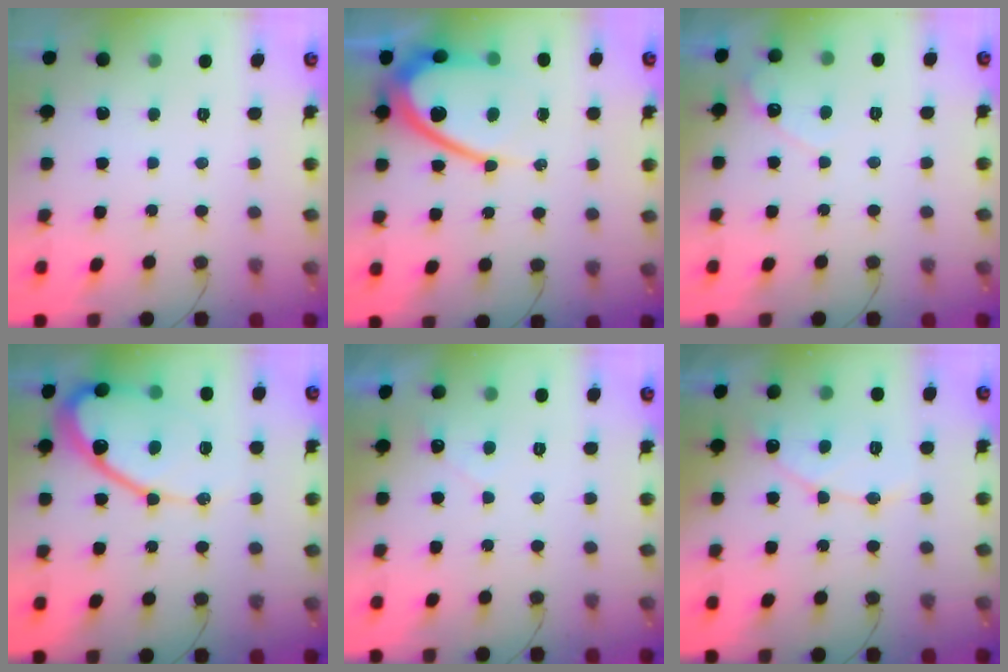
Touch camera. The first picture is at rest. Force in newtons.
{"total": 14.8, "press": 14.7, "slide": 1.3}
{"total": 3.6, "press": 3.6, "slide": 0.1}
{"total": 15.5, "press": 15.4, "slide": 1.5}
{"total": 2.8, "press": 2.8, "slide": 0.2}
{"total": 9.5, "press": 9.5, "slide": 0.7}